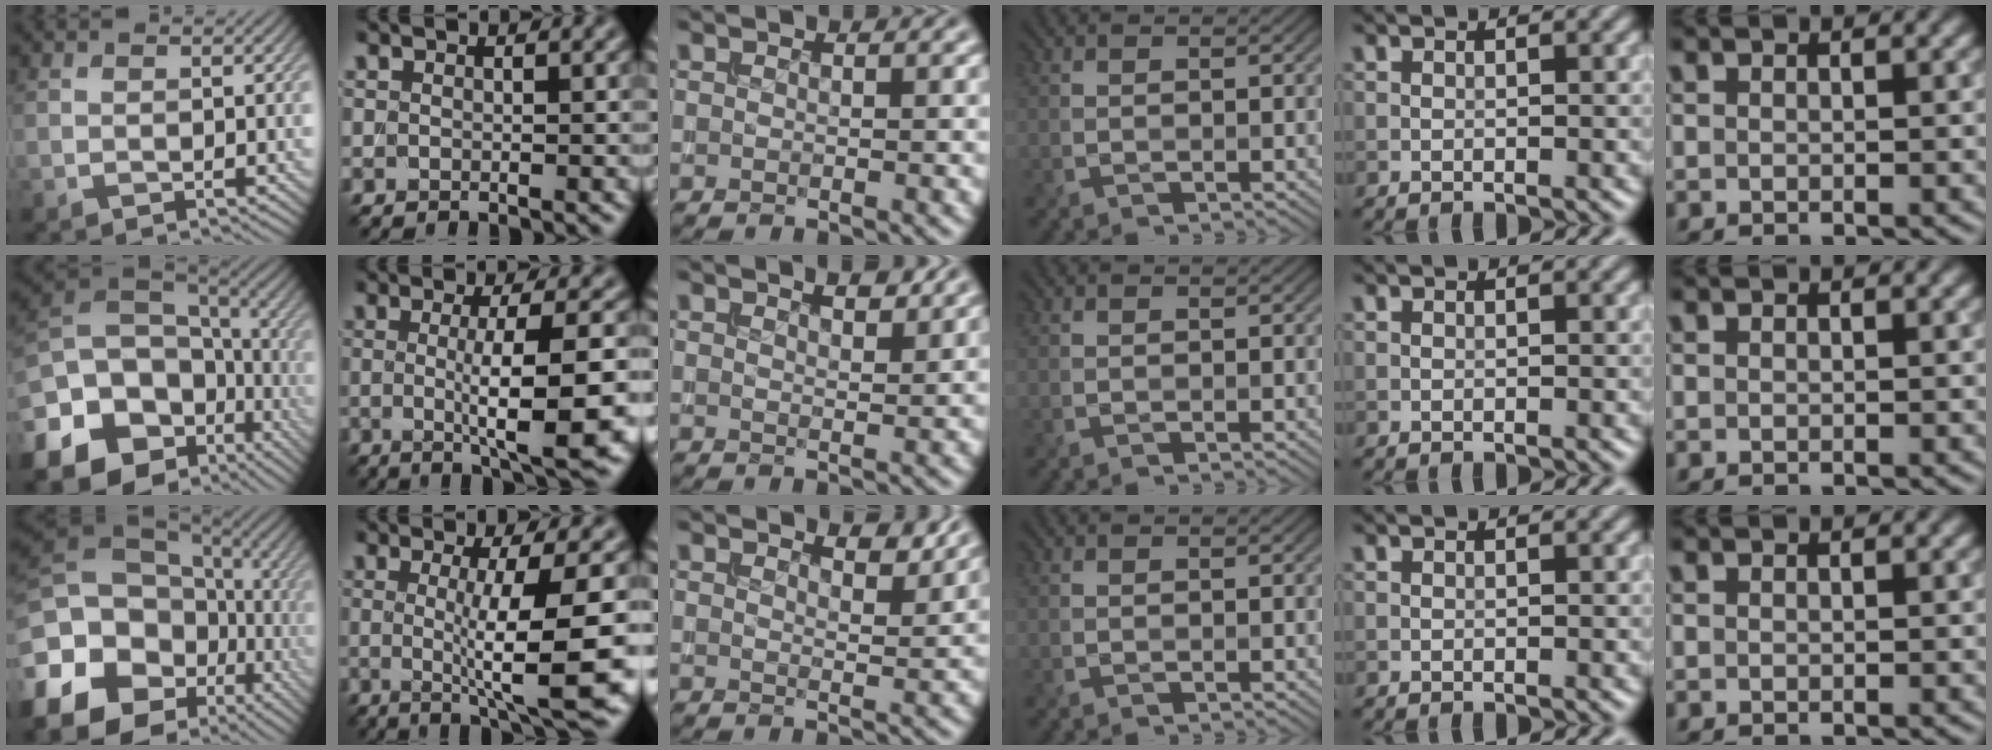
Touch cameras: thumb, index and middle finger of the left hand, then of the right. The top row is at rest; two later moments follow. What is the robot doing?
{"motion": "extract", "object": "backpack"}